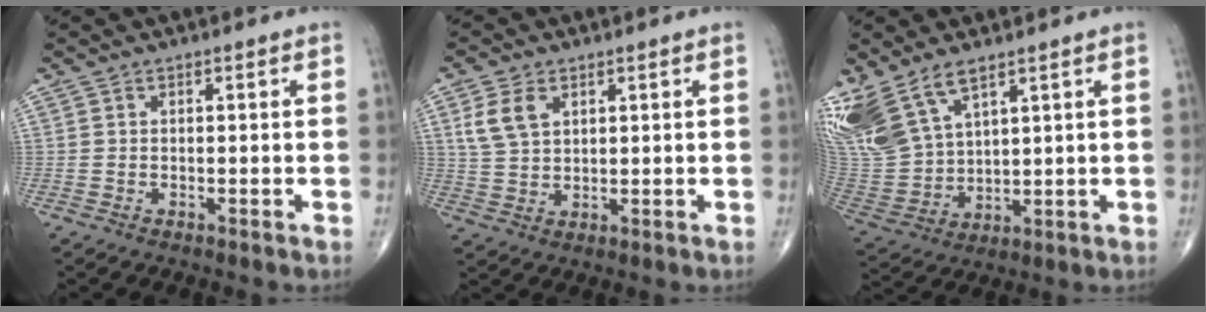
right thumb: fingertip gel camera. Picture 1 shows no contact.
{"total": 6.3, "force": [2.6, 4.0, 4.1], "torque": [-0.078, -0.002, 0.057]}
{"total": 16.0, "force": [9.7, 7.8, 10.0], "torque": [-0.224, -0.028, 0.212]}